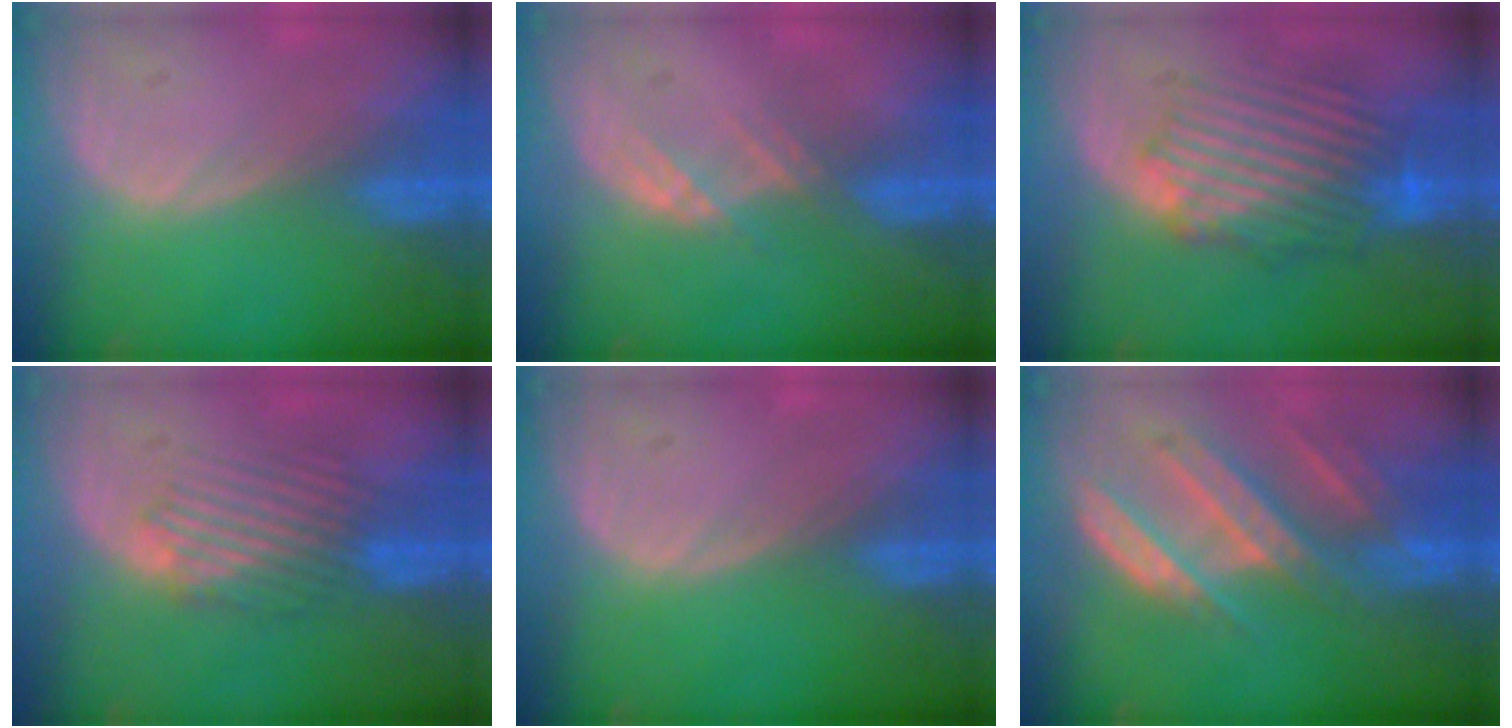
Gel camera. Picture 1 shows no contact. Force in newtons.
{"total": 2.6, "press": 2.5, "slide": 0.7}
{"total": 9.4, "press": 8.9, "slide": 3.1}
{"total": 5.4, "press": 5.1, "slide": 1.7}
{"total": 0.0}
{"total": 9.0, "press": 8.1, "slide": 4.0}